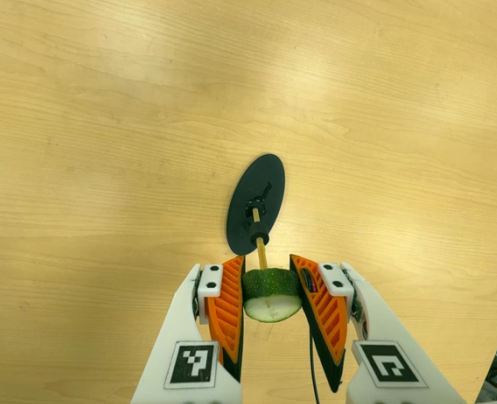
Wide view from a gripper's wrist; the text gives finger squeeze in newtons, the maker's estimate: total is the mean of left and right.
{"total": 10.0, "left": 10.5, "right": 9.4}